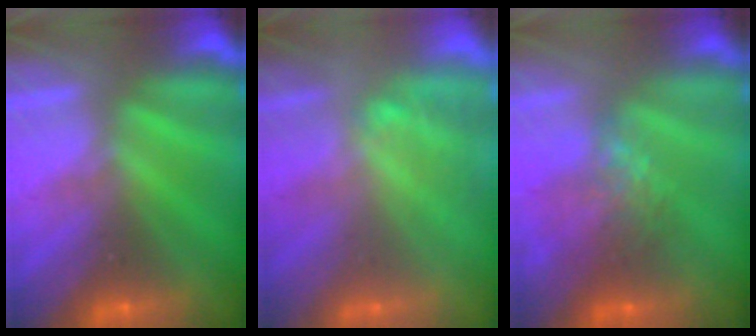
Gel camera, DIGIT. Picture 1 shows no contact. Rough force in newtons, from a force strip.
{"total": 1.5}
{"total": 7.5}